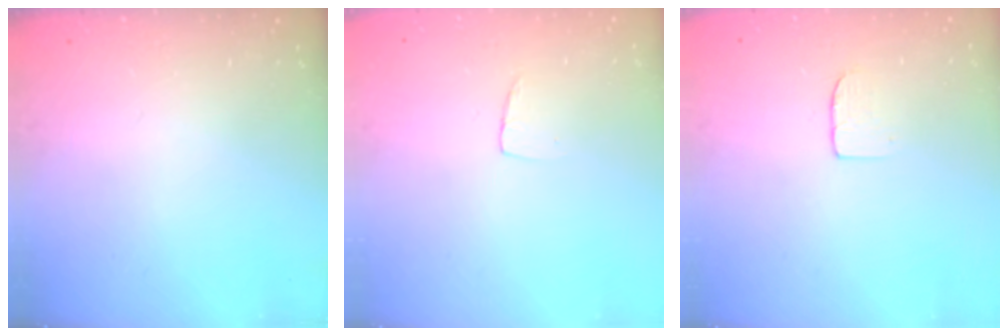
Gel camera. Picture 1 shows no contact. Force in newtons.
{"total": 3.3, "press": 3.3, "slide": 0.2}
{"total": 3.7, "press": 3.7, "slide": 0.2}